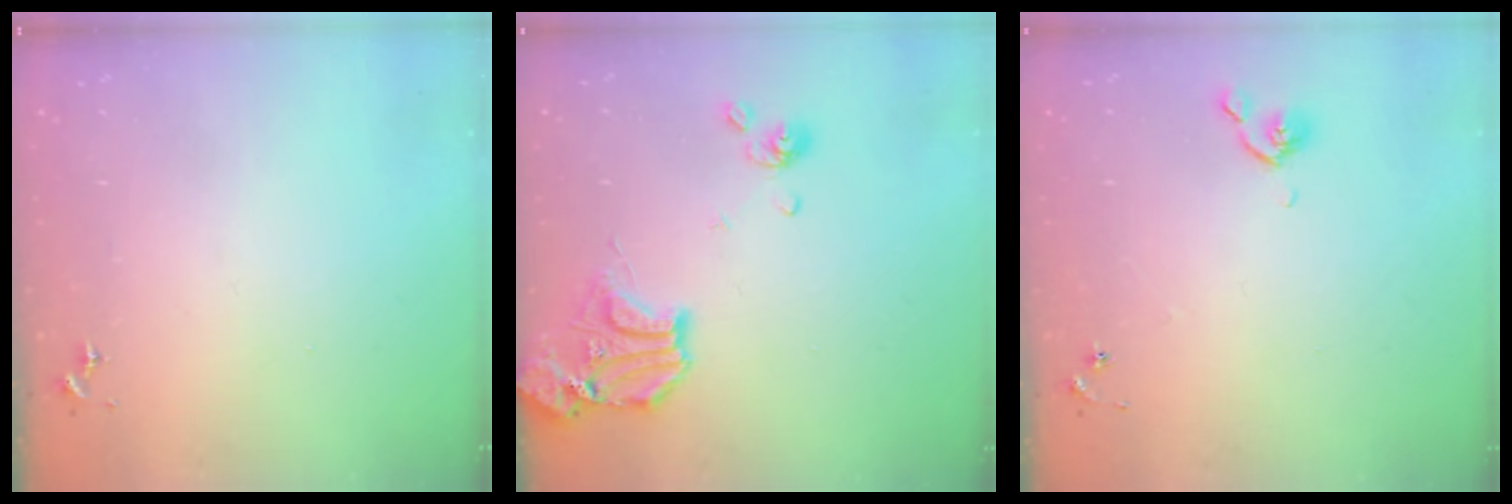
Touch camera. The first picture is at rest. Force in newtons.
{"total": 14.9, "press": 14.7, "slide": 2.2}
{"total": 4.4, "press": 4.3, "slide": 0.8}